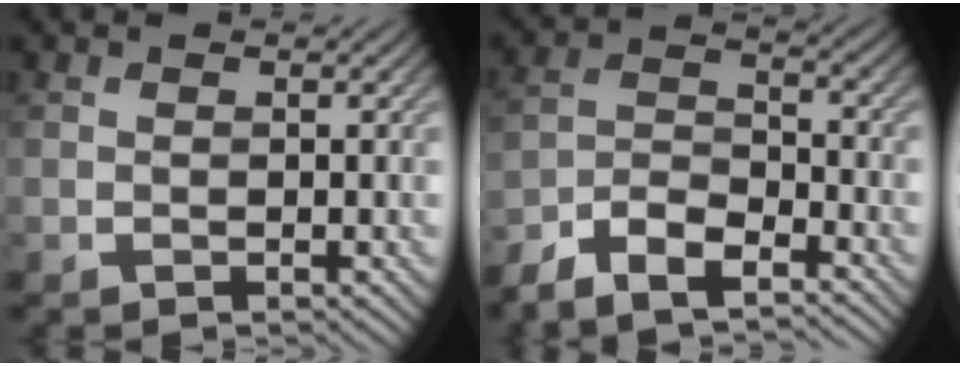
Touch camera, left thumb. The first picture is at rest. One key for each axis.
{"total": 8.1, "fx": -6.7, "fy": 2.6, "fz": 3.8, "tx": -0.077, "ty": -0.007, "tz": -0.137}